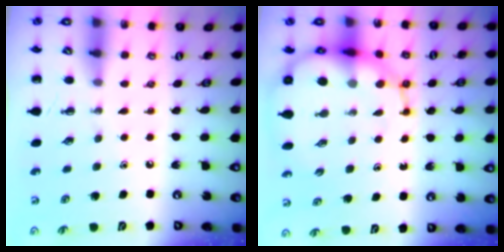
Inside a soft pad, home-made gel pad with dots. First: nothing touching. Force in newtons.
{"total": 15.9, "press": 15.4, "slide": 4.0}